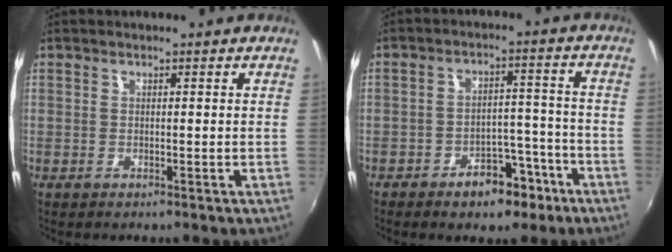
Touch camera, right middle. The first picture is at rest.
{"total": 8.2, "force": [-5.6, 4.5, 4.0], "torque": [-0.066, 0.024, -0.067]}